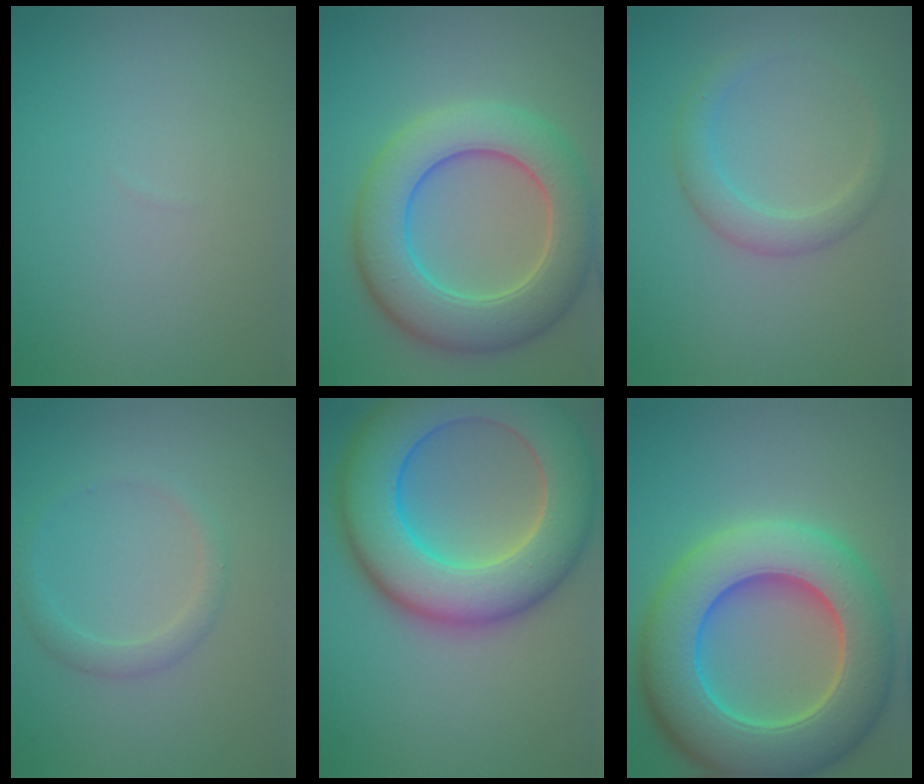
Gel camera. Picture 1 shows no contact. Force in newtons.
{"total": 8.6, "press": 8.6, "slide": 0.3}
{"total": 2.7, "press": 2.6, "slide": 0.2}
{"total": 1.7, "press": 1.7, "slide": 0.0}
{"total": 12.4, "press": 12.4, "slide": 0.6}
{"total": 12.2, "press": 12.1, "slide": 0.9}